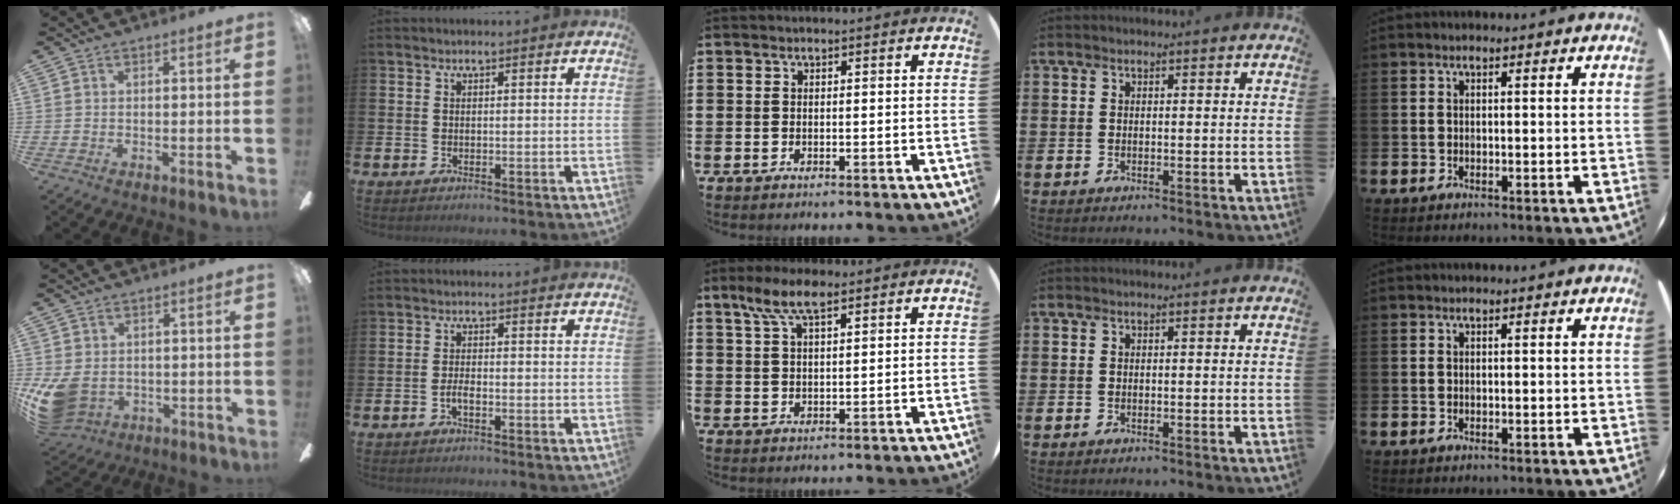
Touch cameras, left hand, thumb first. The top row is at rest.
{"thumb": {"total": 9.2, "force": [-1.5, 7.0, 5.8], "torque": [-0.131, 0.002, -0.025]}, "index": {"total": 1.5, "force": [-0.7, 0.5, 1.2], "torque": [-0.031, 0.003, -0.013]}, "middle": {"total": 5.9, "force": [3.8, 2.0, 4.0], "torque": [-0.087, 0.008, 0.068]}}